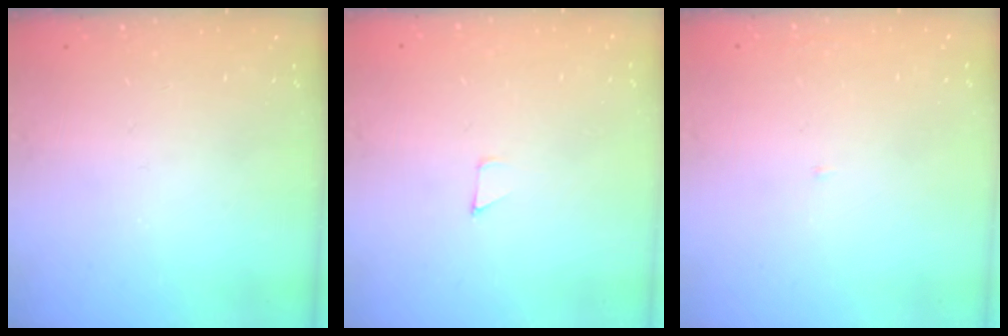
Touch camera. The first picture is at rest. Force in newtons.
{"total": 2.7, "press": 2.7, "slide": 0.2}
{"total": 2.0, "press": 2.0, "slide": 0.2}